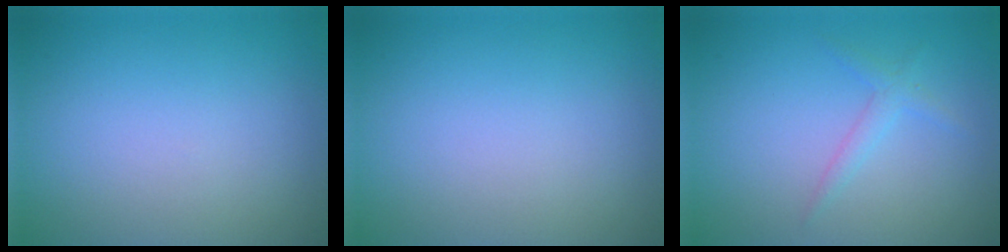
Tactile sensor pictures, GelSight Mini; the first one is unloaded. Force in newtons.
{"total": 0.0}
{"total": 1.4, "press": 1.4, "slide": 0.0}